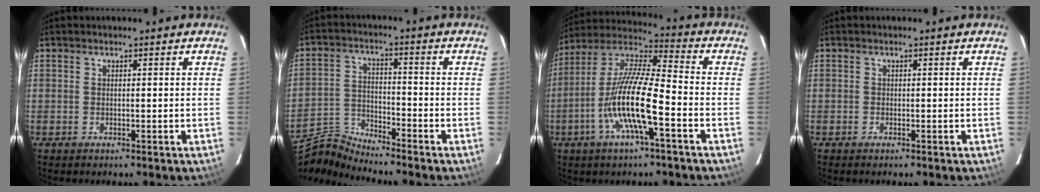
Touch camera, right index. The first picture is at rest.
{"total": 6.8, "force": [-6.7, 1.0, 0.3], "torque": [-0.016, 0.018, -0.147]}
{"total": 14.4, "force": [-5.2, 2.3, 13.2], "torque": [-0.261, -0.005, -0.108]}
{"total": 0.0}